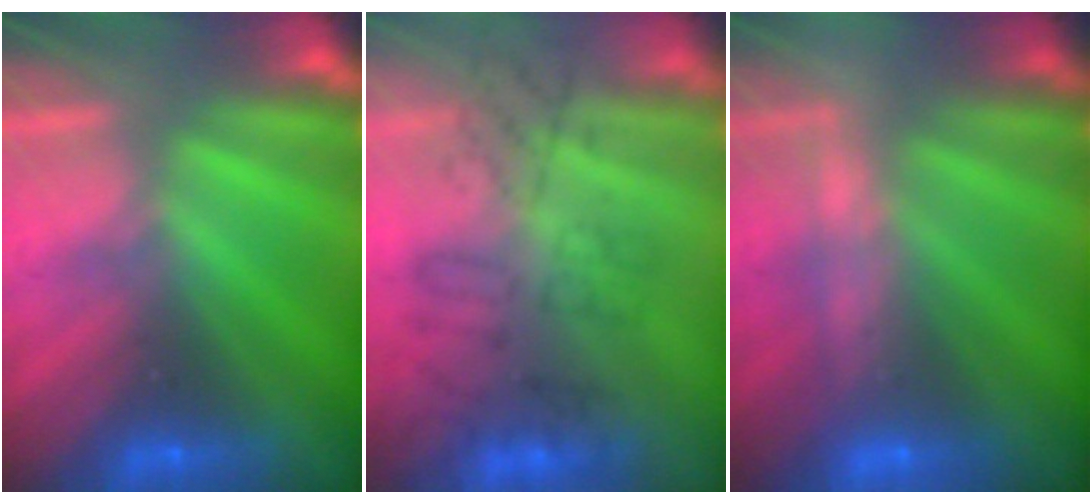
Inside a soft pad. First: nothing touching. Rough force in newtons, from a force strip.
{"total": 3.8}
{"total": 2.3}